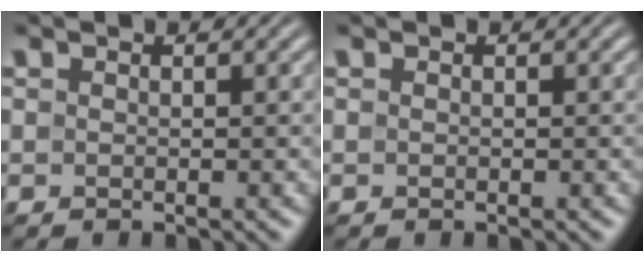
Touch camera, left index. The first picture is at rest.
{"total": 0.0}